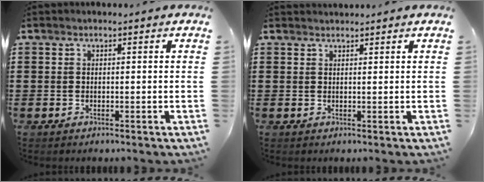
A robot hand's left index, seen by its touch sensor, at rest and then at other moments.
{"total": 1.0, "force": [1.0, 0.1, 0.1], "torque": [-0.003, -0.001, 0.019]}